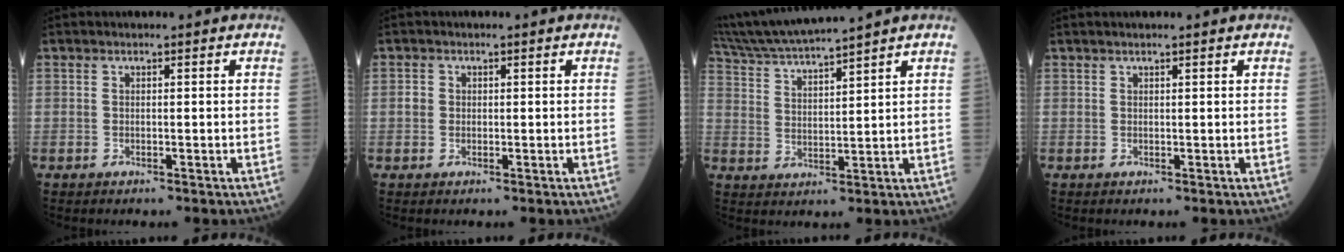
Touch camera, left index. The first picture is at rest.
{"total": 1.2, "force": [0.0, 1.2, 0.4], "torque": [-0.010, 0.005, 0.001]}
{"total": 11.0, "force": [10.1, -1.5, 4.2], "torque": [-0.083, 0.014, 0.191]}
{"total": 2.1, "force": [1.8, 0.1, 1.2], "torque": [-0.013, 0.024, 0.027]}